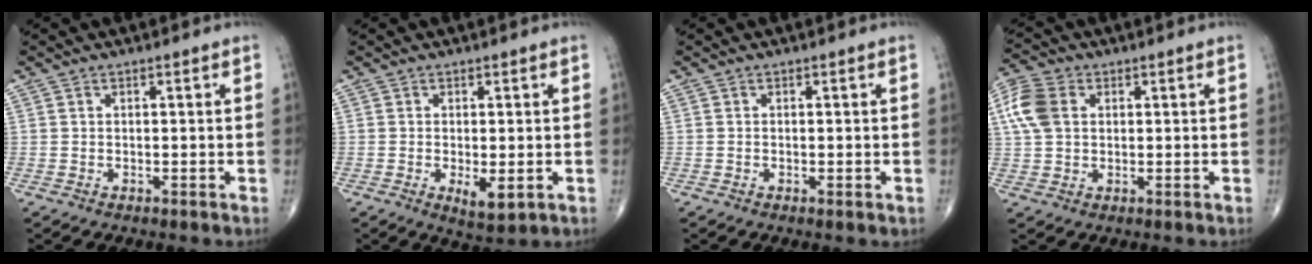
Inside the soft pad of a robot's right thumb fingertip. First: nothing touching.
{"total": 4.1, "force": [-0.9, 1.5, 3.7], "torque": [-0.059, -0.013, -0.012]}
{"total": 0.5, "force": [-0.2, 0.1, 0.5], "torque": [-0.010, -0.004, -0.004]}
{"total": 8.4, "force": [1.9, 5.9, 5.6], "torque": [-0.128, 0.014, 0.034]}